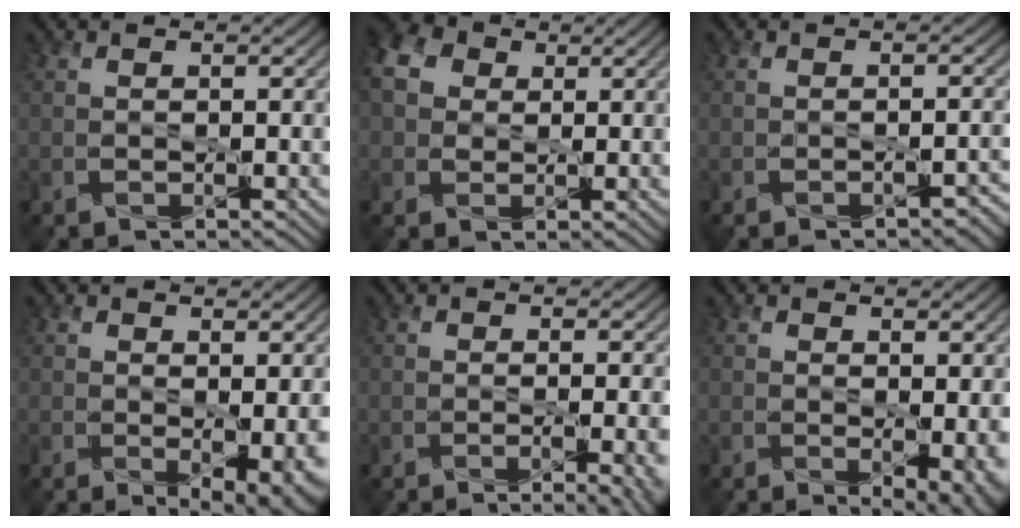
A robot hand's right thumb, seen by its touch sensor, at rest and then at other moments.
{"total": 8.5, "force": [2.2, 6.9, 4.5], "torque": [-0.130, 0.029, 0.030]}
{"total": 1.5, "force": [-1.2, 0.4, 0.8], "torque": [-0.009, 0.000, -0.014]}
{"total": 4.5, "force": [-0.7, 2.0, 4.0], "torque": [-0.059, -0.019, 0.003]}
{"total": 4.3, "force": [-1.5, 1.2, 3.9], "torque": [-0.047, -0.008, -0.012]}
{"total": 3.9, "force": [-0.6, 1.7, 3.5], "torque": [-0.048, -0.015, -0.001]}